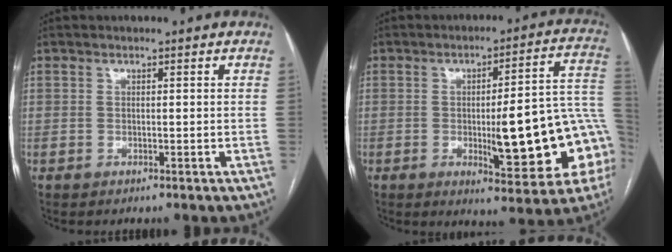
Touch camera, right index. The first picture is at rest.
{"total": 19.1, "force": [-3.5, 3.5, 18.5], "torque": [-0.165, 0.029, -0.027]}